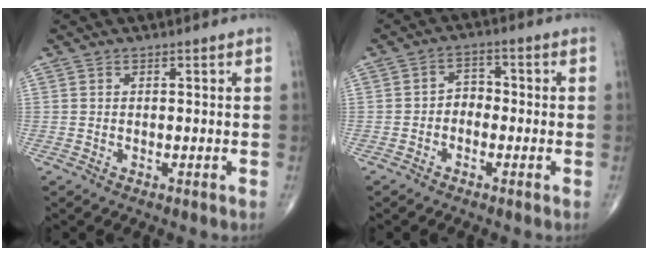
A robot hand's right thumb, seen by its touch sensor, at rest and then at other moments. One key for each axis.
{"total": 3.3, "fx": -1.0, "fy": 2.5, "fz": 1.9, "tx": -0.012, "ty": 0.021, "tz": -0.030}